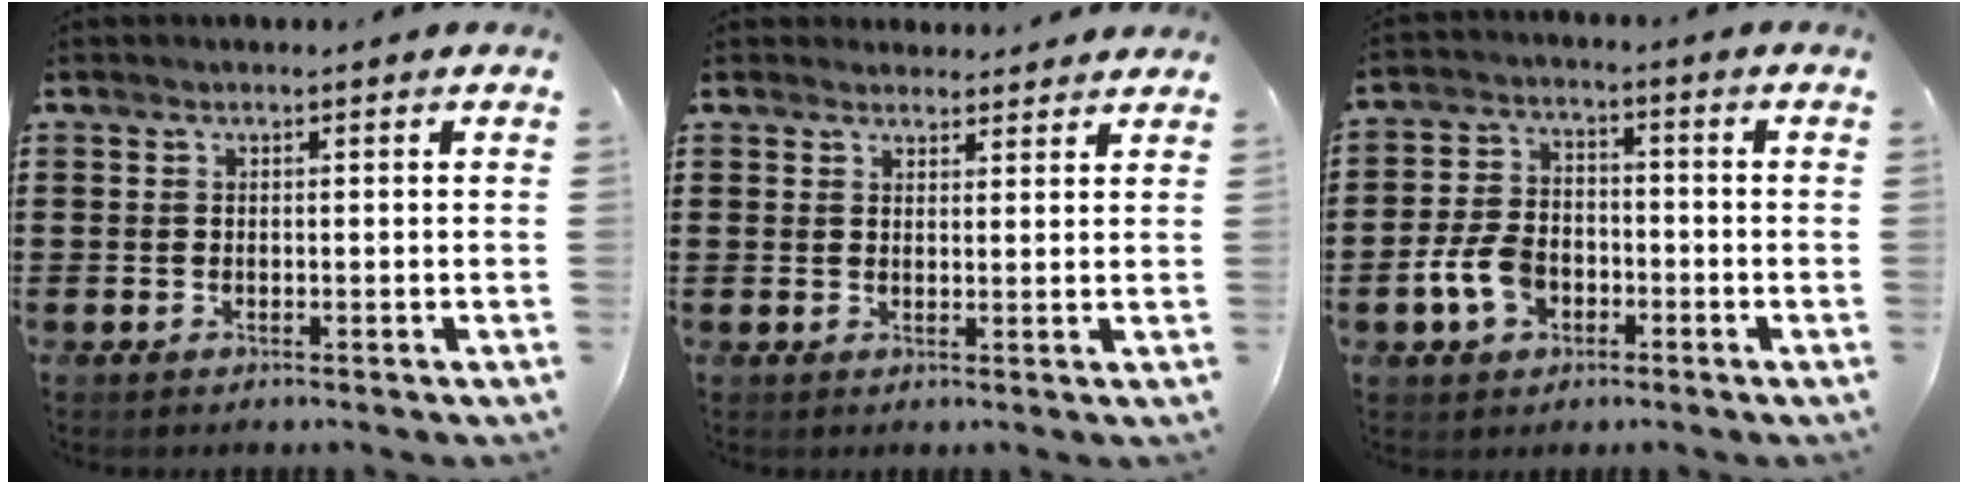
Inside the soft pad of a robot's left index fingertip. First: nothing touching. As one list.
[{"total": 2.5, "force": [2.5, 0.7, 0.0], "torque": [-0.006, -0.003, 0.048]}, {"total": 6.9, "force": [-2.6, 4.7, 4.3], "torque": [-0.110, 0.005, -0.055]}]